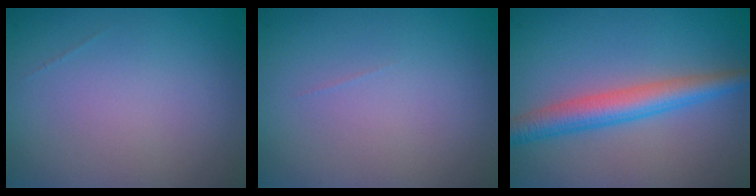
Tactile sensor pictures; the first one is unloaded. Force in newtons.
{"total": 0.0}
{"total": 4.3, "press": 4.3, "slide": 0.3}